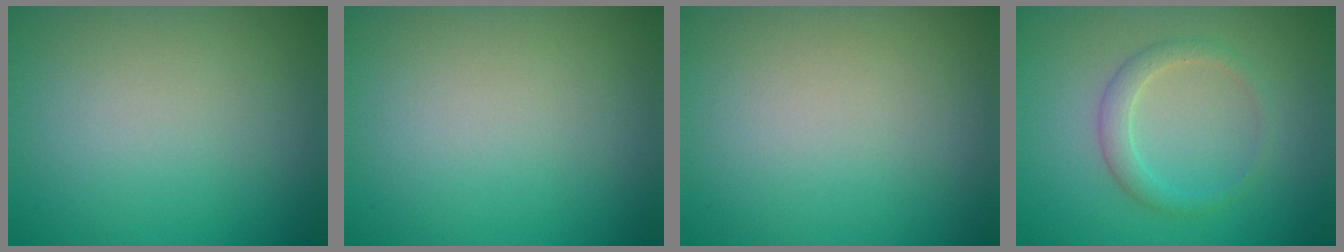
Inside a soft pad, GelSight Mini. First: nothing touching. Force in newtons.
{"total": 0.0}
{"total": 0.0}
{"total": 2.1, "press": 2.1, "slide": 0.2}